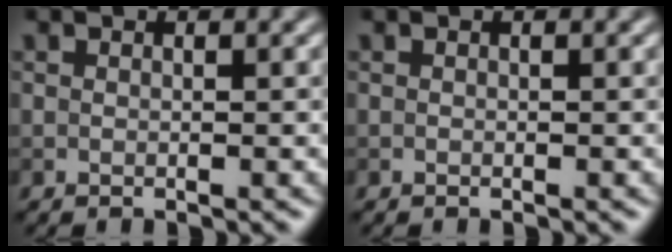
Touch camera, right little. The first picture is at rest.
{"total": 0.0}